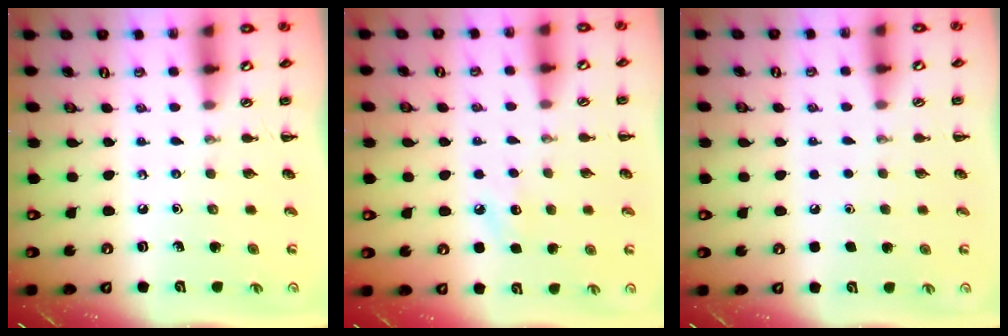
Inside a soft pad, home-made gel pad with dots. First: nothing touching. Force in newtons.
{"total": 6.4, "press": 6.2, "slide": 1.6}
{"total": 1.7, "press": 1.7, "slide": 0.1}